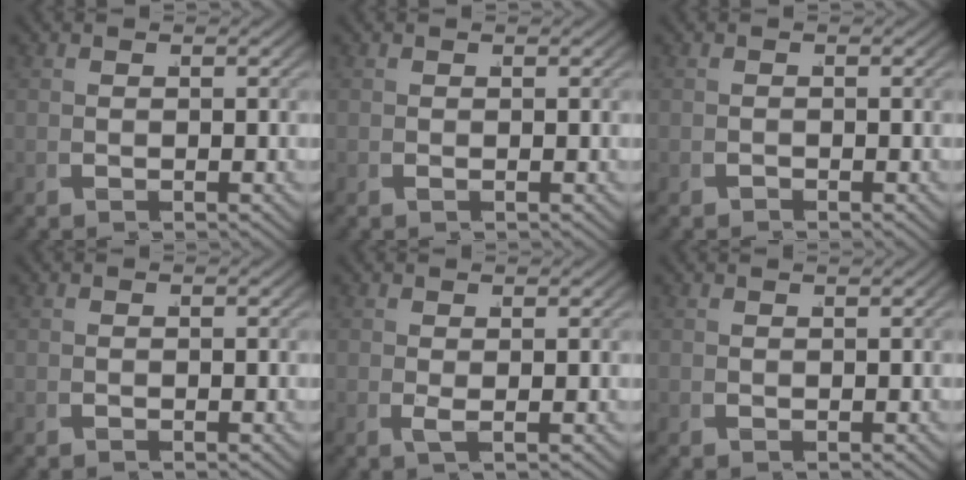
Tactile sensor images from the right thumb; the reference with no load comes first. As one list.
[{"total": 1.0, "force": [0.0, -1.0, -0.1], "torque": [0.009, 0.003, -0.001]}, {"total": 0.8, "force": [-0.6, -0.3, -0.5], "torque": [0.010, -0.001, -0.013]}, {"total": 0.0}, {"total": 1.4, "force": [0.2, -1.4, 0.0], "torque": [0.006, 0.002, 0.005]}, {"total": 0.5, "force": [0.1, -0.5, -0.2], "torque": [0.004, 0.001, 0.003]}]